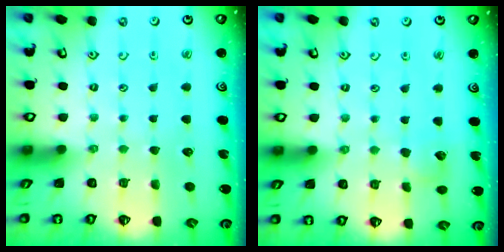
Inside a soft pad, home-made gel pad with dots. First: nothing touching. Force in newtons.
{"total": 4.9, "press": 4.8, "slide": 0.5}